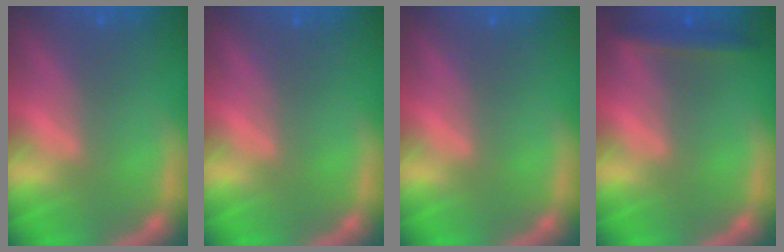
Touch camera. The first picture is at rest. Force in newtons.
{"total": 0.0}
{"total": 0.0}
{"total": 2.4}